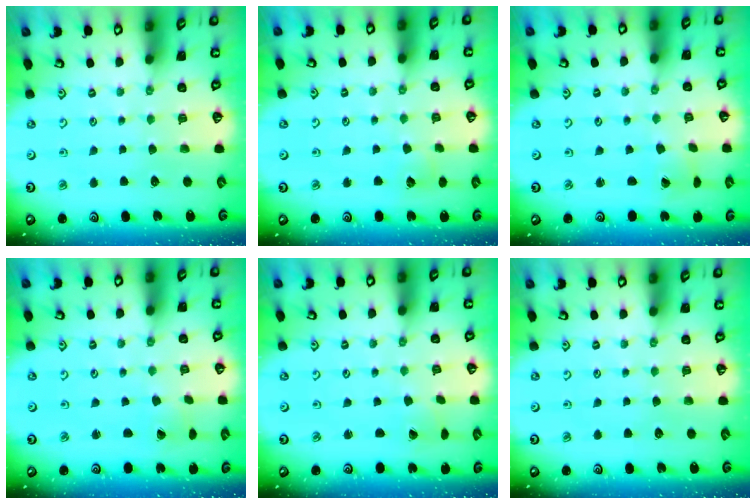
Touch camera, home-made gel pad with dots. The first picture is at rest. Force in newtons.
{"total": 5.2, "press": 5.1, "slide": 0.5}
{"total": 1.4, "press": 1.4, "slide": 0.3}
{"total": 1.2, "press": 1.2, "slide": 0.4}
{"total": 0.0}
{"total": 0.0}